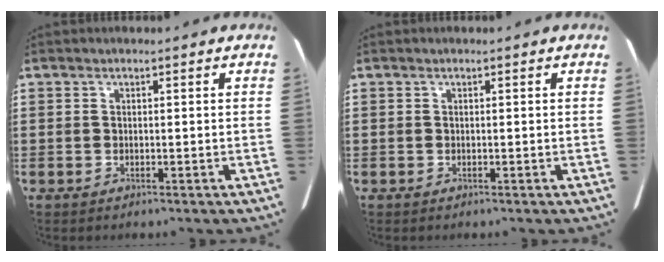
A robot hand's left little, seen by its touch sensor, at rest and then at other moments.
{"total": 0.0}